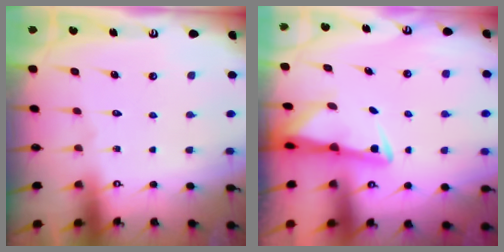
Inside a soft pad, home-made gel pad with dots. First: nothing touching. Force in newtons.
{"total": 2.8, "press": 2.8, "slide": 0.6}